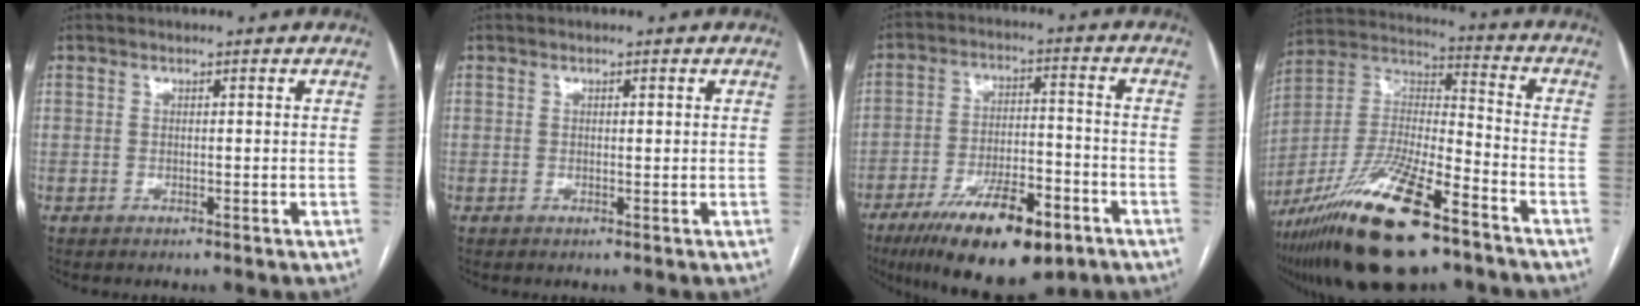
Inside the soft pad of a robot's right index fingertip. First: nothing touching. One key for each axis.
{"total": 0.6, "fx": 0.2, "fy": 0.2, "fz": 0.5, "tx": -0.009, "ty": 0.000, "tz": 0.002}
{"total": 16.2, "fx": -9.9, "fy": 5.1, "fz": 11.8, "tx": -0.191, "ty": -0.008, "tz": -0.157}
{"total": 22.2, "fx": -14.4, "fy": 5.1, "fz": 16.1, "tx": -0.331, "ty": -0.024, "tz": -0.258}